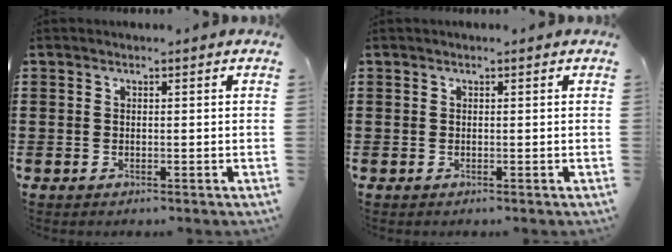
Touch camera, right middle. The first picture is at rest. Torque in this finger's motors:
{"motor_torque": [0.96, -0.51, 0.07, 0.04]}